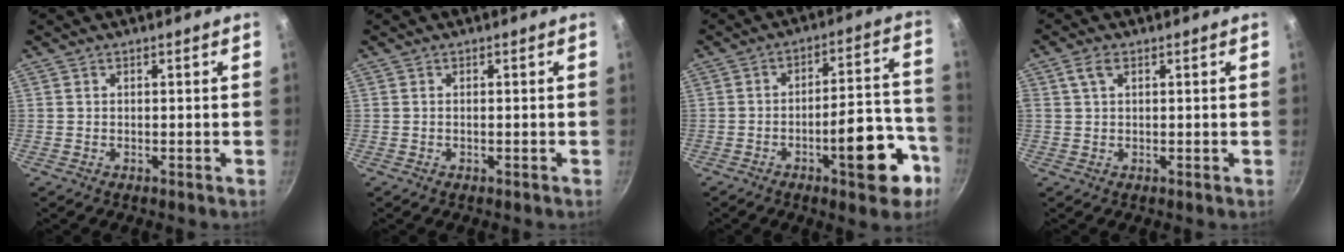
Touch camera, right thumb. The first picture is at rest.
{"total": 0.0}
{"total": 14.4, "force": [-6.7, 5.1, 11.7], "torque": [-0.128, 0.058, -0.089]}
{"total": 2.7, "force": [1.0, 1.4, 2.0], "torque": [-0.040, 0.005, 0.019]}